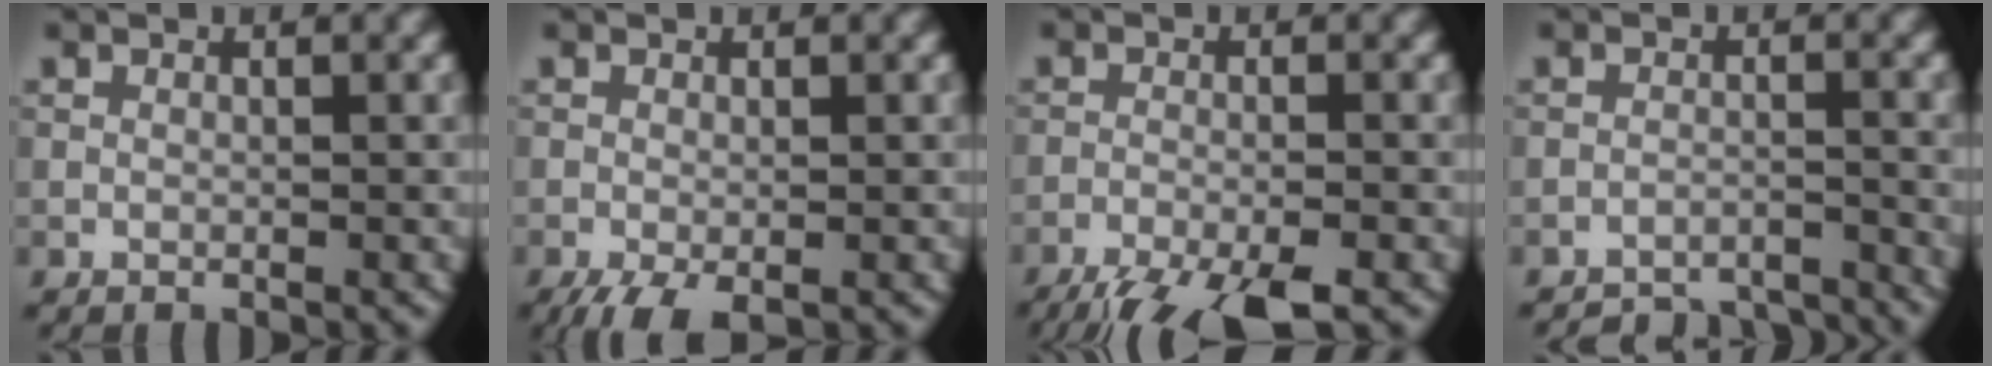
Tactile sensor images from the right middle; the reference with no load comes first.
{"total": 3.0, "force": [-1.7, 0.9, 2.2], "torque": [-0.043, -0.009, -0.031]}
{"total": 8.2, "force": [-6.6, 1.6, 4.7], "torque": [-0.086, -0.035, -0.107]}
{"total": 5.8, "force": [-5.7, 1.0, 0.7], "torque": [-0.008, -0.005, -0.081]}